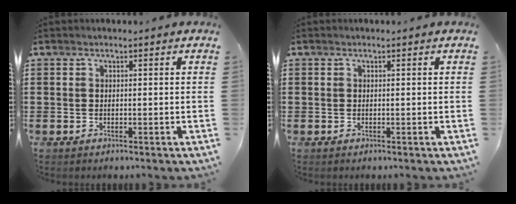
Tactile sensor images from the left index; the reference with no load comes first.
{"total": 0.0}